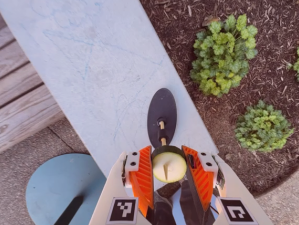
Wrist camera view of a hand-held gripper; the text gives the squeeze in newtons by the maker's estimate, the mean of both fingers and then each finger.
{"total": 13.1, "left": 13.1, "right": 13.2}